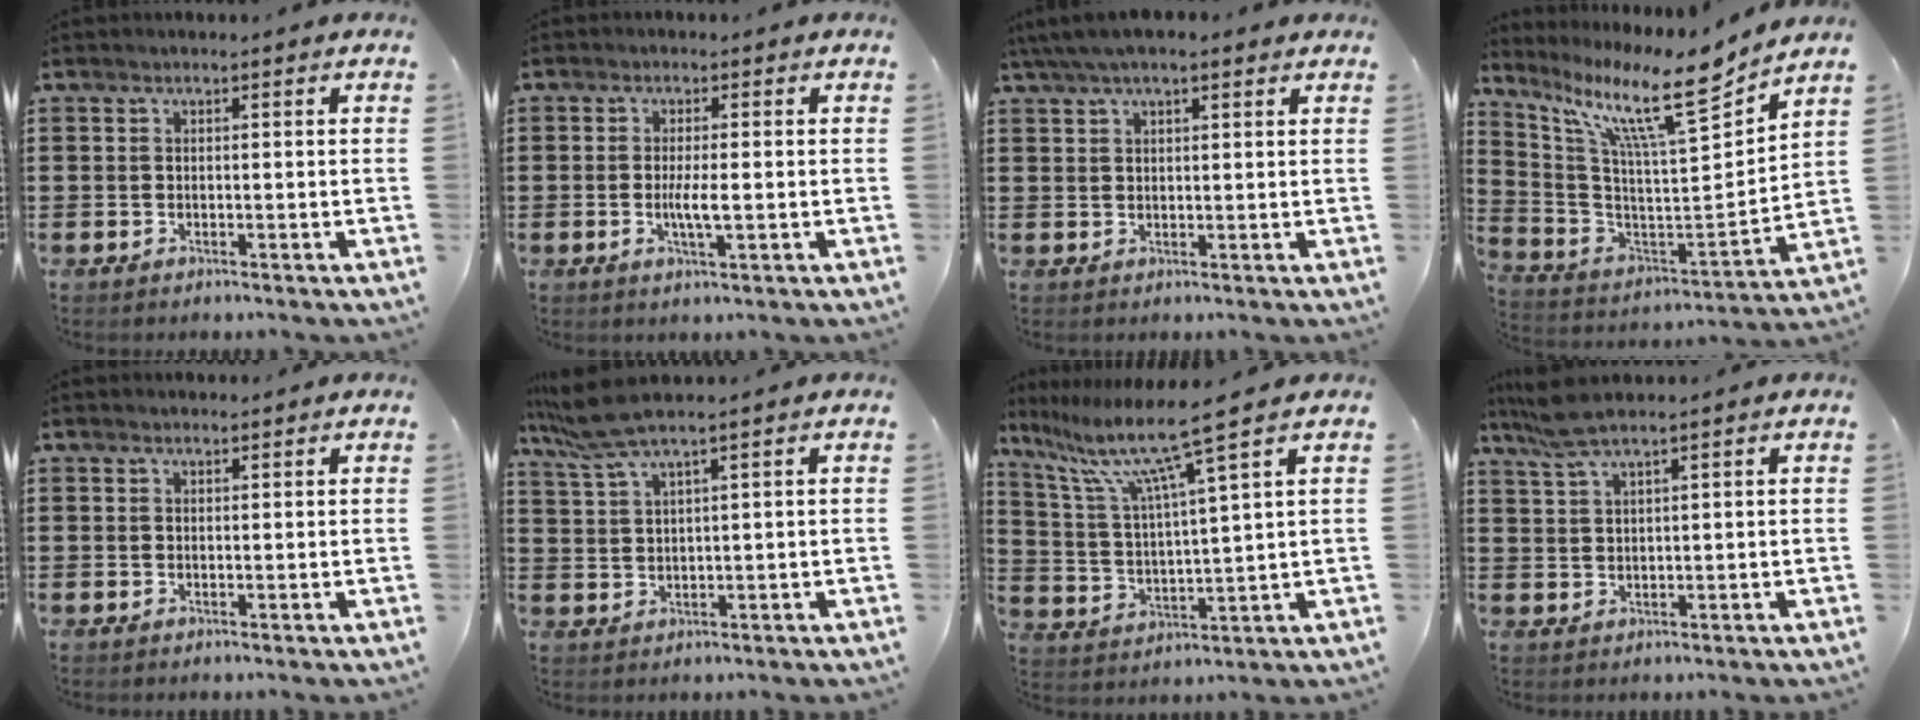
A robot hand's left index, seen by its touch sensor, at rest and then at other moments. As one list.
[{"total": 3.6, "force": [-0.4, 0.6, 3.5], "torque": [-0.068, -0.005, -0.010]}, {"total": 4.5, "force": [3.1, 1.3, 2.9], "torque": [-0.061, 0.005, 0.057]}, {"total": 13.2, "force": [9.5, 1.6, 9.0], "torque": [-0.201, -0.064, 0.149]}, {"total": 0.7, "force": [0.7, 0.1, 0.1], "torque": [-0.004, 0.001, 0.013]}, {"total": 5.5, "force": [4.0, 0.4, 3.8], "torque": [-0.094, -0.002, 0.070]}, {"total": 10.2, "force": [7.6, -0.4, 6.9], "torque": [-0.161, -0.038, 0.121]}, {"total": 4.6, "force": [3.4, 0.4, 3.0], "torque": [-0.066, 0.001, 0.062]}]